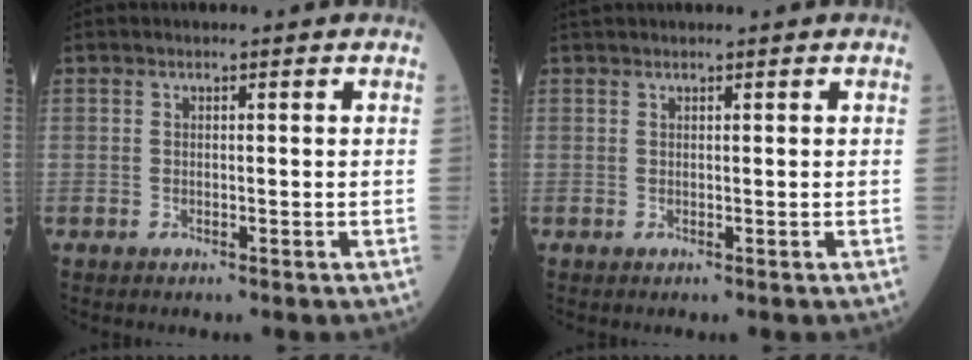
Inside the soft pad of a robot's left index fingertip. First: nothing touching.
{"total": 1.1, "force": [1.0, -0.1, 0.4], "torque": [-0.009, 0.021, 0.026]}